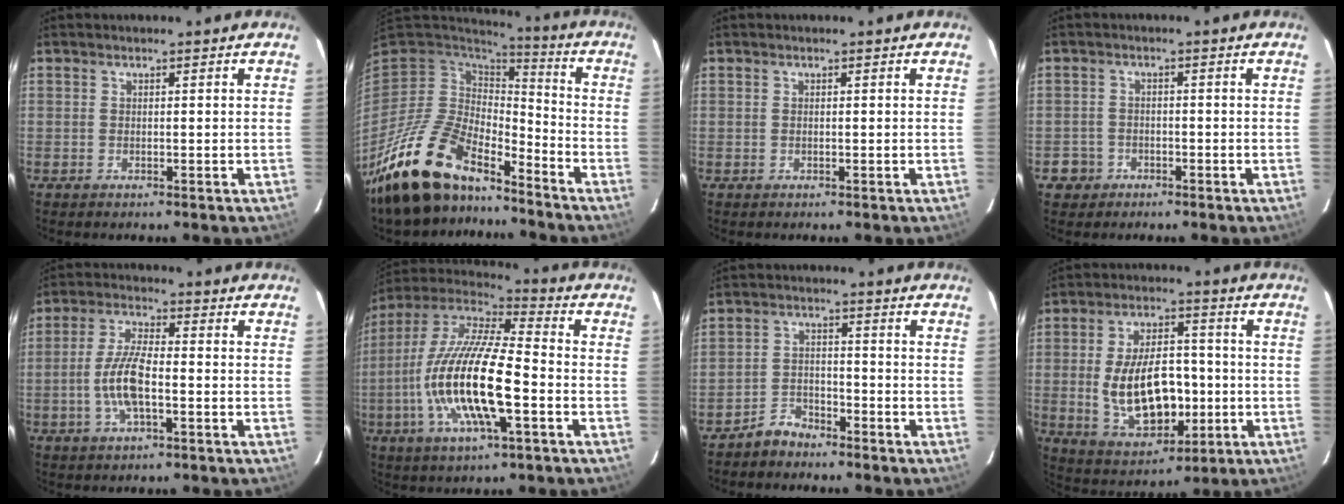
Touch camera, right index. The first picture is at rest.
{"total": 19.8, "force": [-15.4, 7.3, 10.1], "torque": [-0.214, -0.027, -0.282]}
{"total": 0.0}
{"total": 3.6, "force": [-1.9, 3.0, 0.3], "torque": [-0.018, 0.015, -0.031]}
{"total": 8.2, "force": [-2.3, 2.5, 7.5], "torque": [-0.156, 0.004, -0.046]}
{"total": 20.6, "force": [-5.4, 5.3, 19.1], "torque": [-0.372, -0.020, -0.109]}
{"total": 4.3, "force": [-3.8, 2.1, 0.4], "torque": [-0.015, 0.017, -0.069]}
{"total": 15.6, "force": [-2.0, 8.6, 12.9], "torque": [-0.250, 0.002, -0.008]}